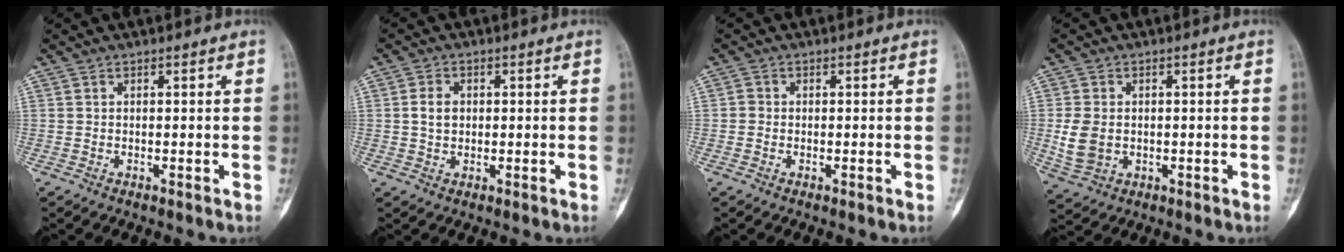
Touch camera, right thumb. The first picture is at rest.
{"total": 3.3, "force": [0.4, 2.5, 2.1], "torque": [-0.033, 0.004, 0.005]}
{"total": 1.0, "force": [-0.2, 1.0, 0.3], "torque": [0.003, 0.004, -0.007]}
{"total": 6.3, "force": [-0.3, 4.8, 4.2], "torque": [-0.080, -0.002, 0.000]}